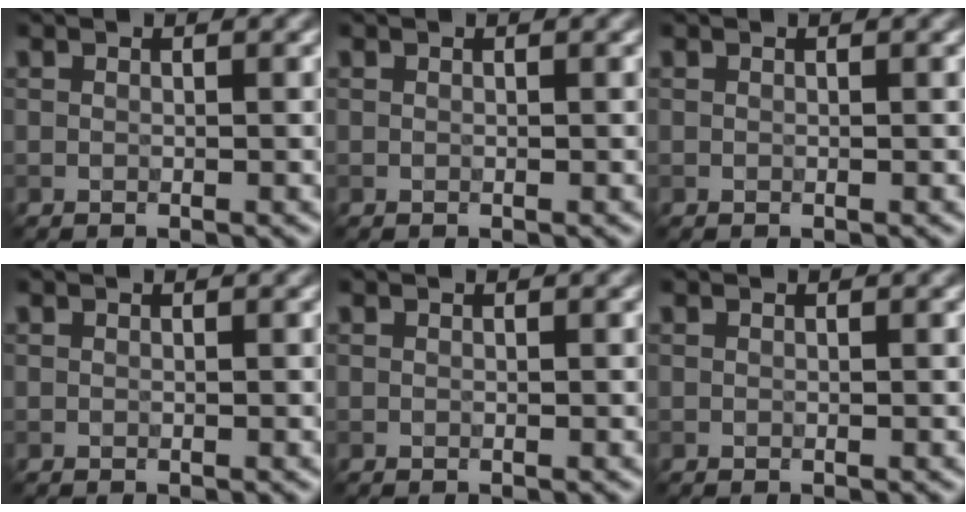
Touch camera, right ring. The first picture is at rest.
{"total": 0.0}
{"total": 0.0}
{"total": 0.0}
{"total": 0.0}
{"total": 0.0}